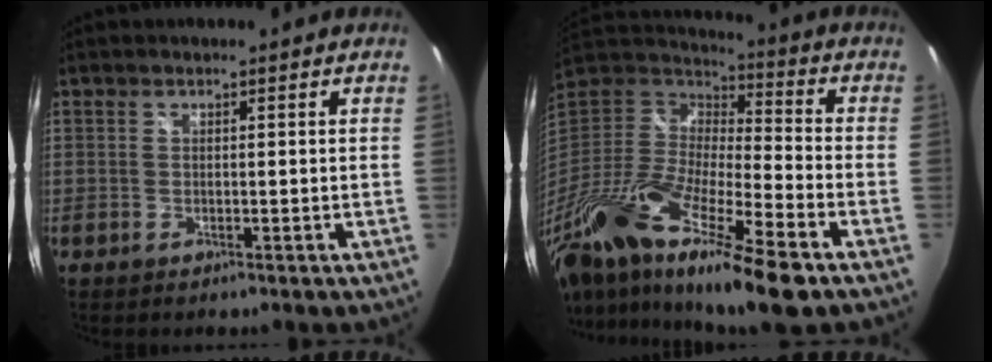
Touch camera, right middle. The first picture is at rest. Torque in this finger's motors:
{"motor_torque": [1.10, -1.04, 0.72, 0.21]}